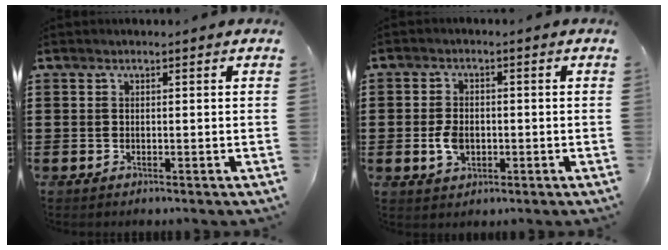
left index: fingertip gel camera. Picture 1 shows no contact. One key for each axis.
{"total": 3.9, "fx": -0.7, "fy": 2.7, "fz": 2.8, "tx": -0.069, "ty": -0.001, "tz": -0.017}